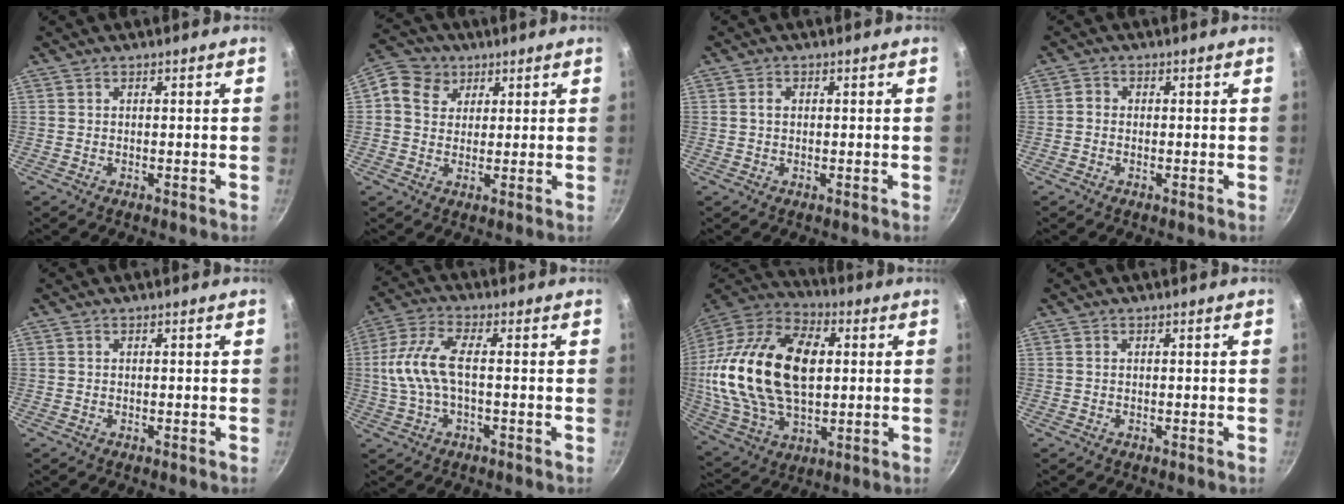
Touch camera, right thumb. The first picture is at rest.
{"total": 8.0, "force": [3.1, 6.8, 2.9], "torque": [-0.031, 0.003, 0.040]}
{"total": 1.2, "force": [0.1, 0.9, 0.8], "torque": [-0.015, 0.004, 0.002]}
{"total": 1.3, "force": [-0.4, 1.1, 0.5], "torque": [-0.008, 0.007, -0.011]}
{"total": 0.0}
{"total": 9.5, "force": [-0.4, 4.0, 8.6], "torque": [-0.195, 0.019, -0.017]}
{"total": 28.4, "force": [3.2, 17.2, 22.3], "torque": [-0.416, 0.014, 0.052]}
{"total": 0.0}